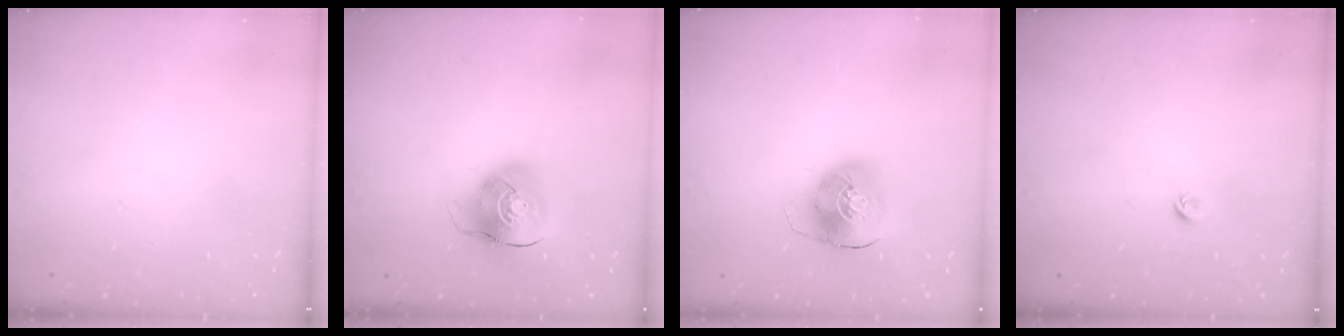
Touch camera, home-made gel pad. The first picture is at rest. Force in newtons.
{"total": 9.7, "press": 9.6, "slide": 1.4}
{"total": 9.8, "press": 9.7, "slide": 1.5}
{"total": 3.9, "press": 3.8, "slide": 0.3}